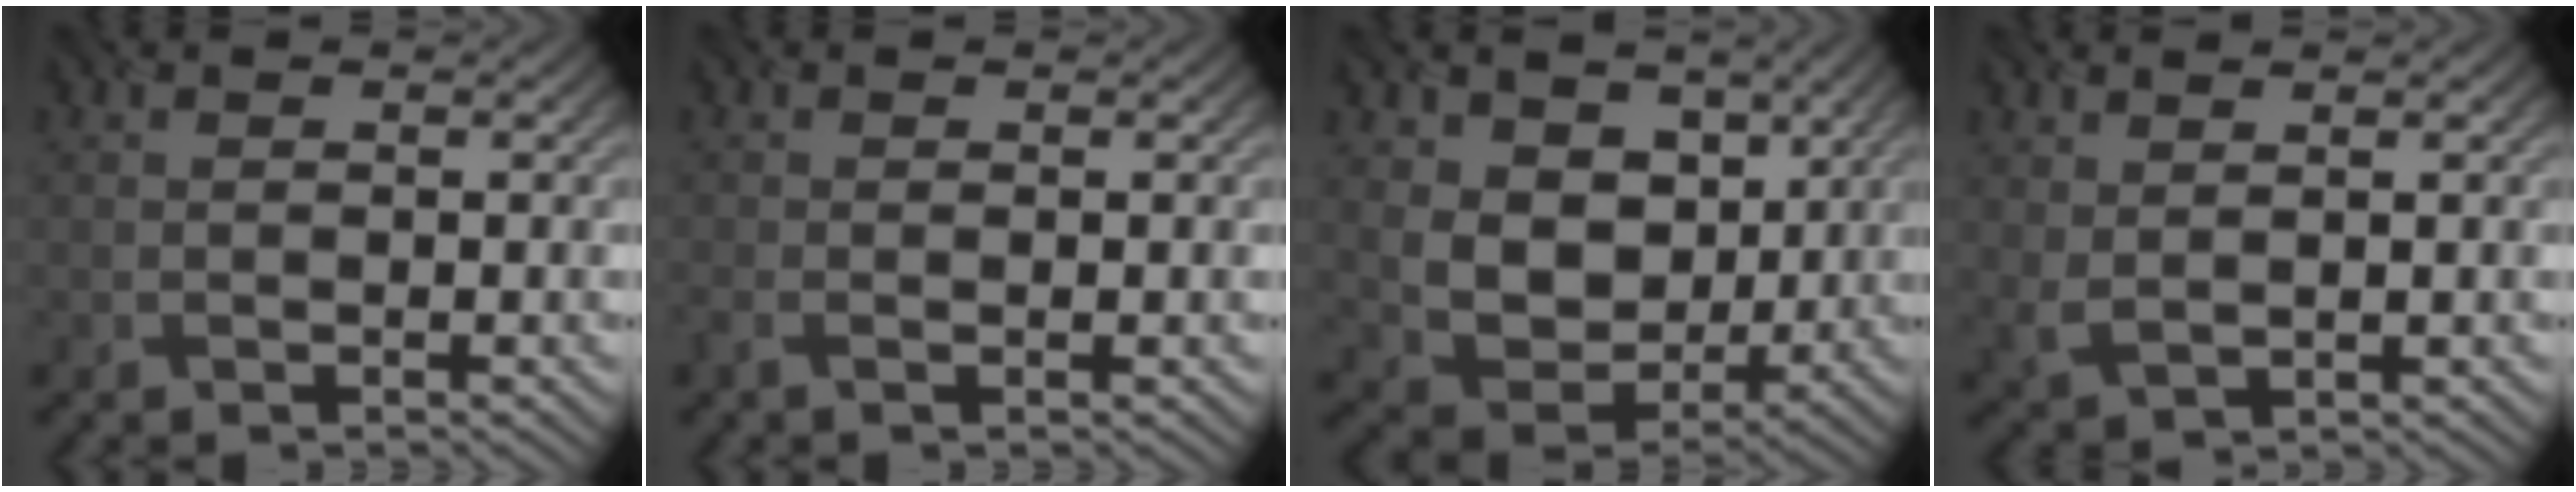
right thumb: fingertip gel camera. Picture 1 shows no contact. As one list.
[{"total": 1.0, "force": [-0.7, 0.2, 0.7], "torque": [-0.020, -0.003, -0.018]}, {"total": 8.3, "force": [2.9, 6.4, 4.4], "torque": [-0.117, -0.015, 0.042]}, {"total": 2.2, "force": [1.3, 0.9, 1.4], "torque": [-0.043, -0.001, 0.032]}]